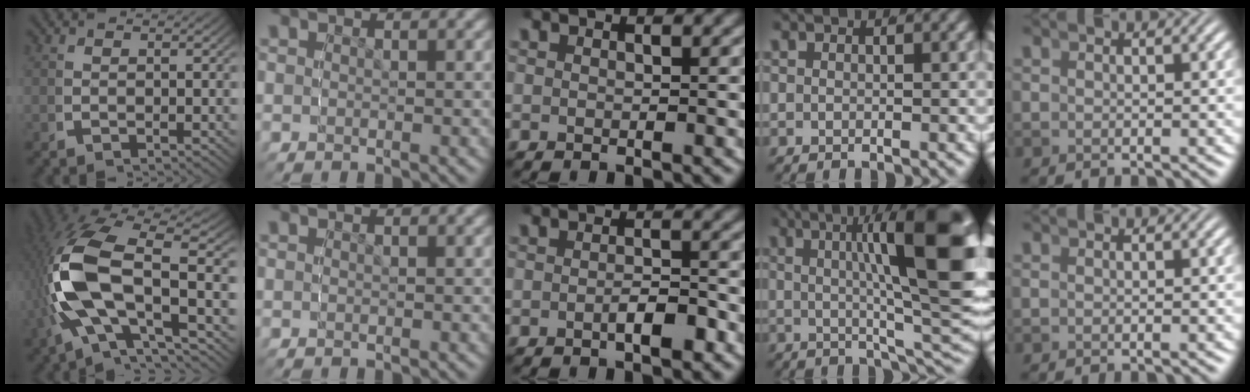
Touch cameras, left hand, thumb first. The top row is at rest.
{"thumb": {"total": 13.1, "force": [0.0, 7.1, 10.9], "torque": [-0.250, -0.020, 0.017]}, "middle": {"total": 1.9, "force": [-1.1, 0.6, 1.5], "torque": [-0.020, 0.001, -0.023]}, "ring": {"total": 14.9, "force": [3.1, 4.3, 13.9], "torque": [-0.147, 0.019, 0.040]}}